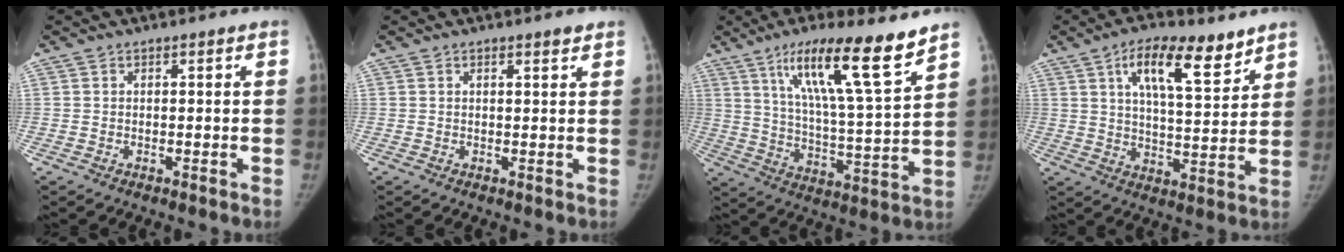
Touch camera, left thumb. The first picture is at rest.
{"total": 1.4, "force": [1.0, 0.1, 0.9], "torque": [-0.011, -0.007, 0.016]}
{"total": 18.5, "force": [11.7, 2.1, 14.1], "torque": [-0.218, -0.059, 0.199]}
{"total": 13.4, "force": [7.9, 4.8, 9.8], "torque": [-0.135, -0.036, 0.130]}